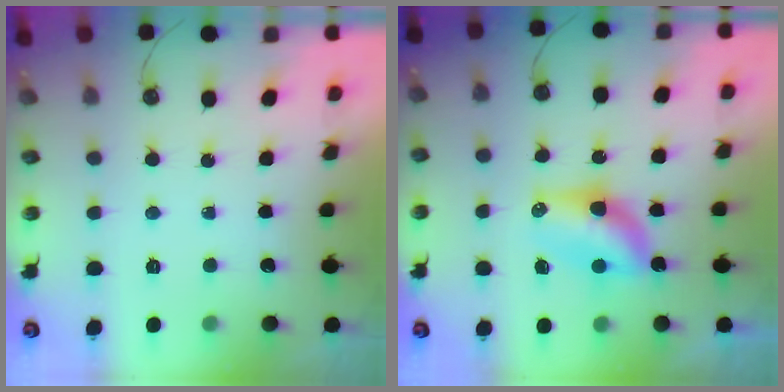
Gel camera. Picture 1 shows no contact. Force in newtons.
{"total": 9.3, "press": 8.2, "slide": 4.3}